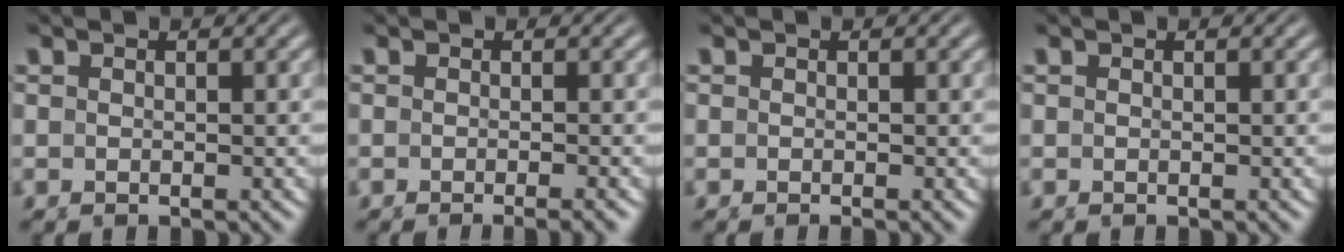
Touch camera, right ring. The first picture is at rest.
{"total": 2.0, "force": [-1.5, -0.1, 1.3], "torque": [-0.013, 0.005, -0.028]}
{"total": 0.6, "force": [-0.4, -0.1, 0.4], "torque": [-0.001, 0.003, -0.008]}
{"total": 0.0}